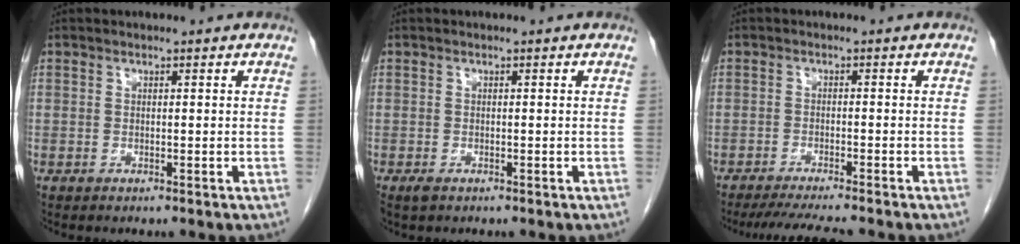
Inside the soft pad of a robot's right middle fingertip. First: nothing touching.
{"total": 1.1, "force": [-0.7, 0.5, 0.7], "torque": [-0.016, -0.002, -0.007]}
{"total": 7.7, "force": [-6.8, -0.1, 3.6], "torque": [-0.050, -0.019, -0.106]}